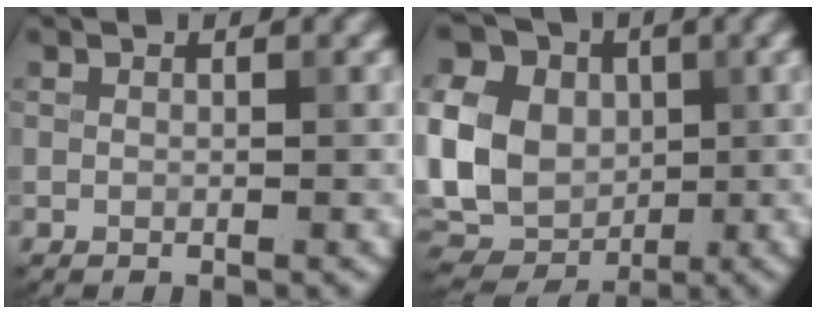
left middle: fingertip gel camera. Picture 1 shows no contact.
{"total": 14.0, "force": [2.2, 11.0, 8.3], "torque": [-0.187, 0.016, 0.023]}